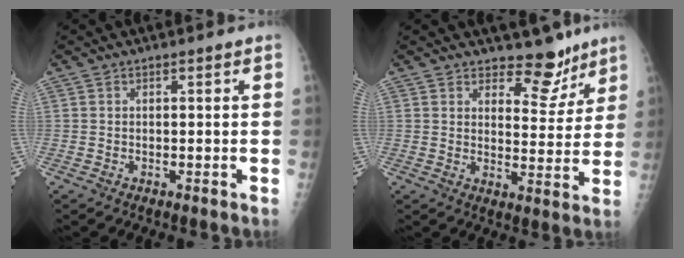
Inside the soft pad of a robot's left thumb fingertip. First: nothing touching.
{"total": 7.4, "force": [6.1, 3.7, 2.2], "torque": [0.004, -0.047, 0.092]}